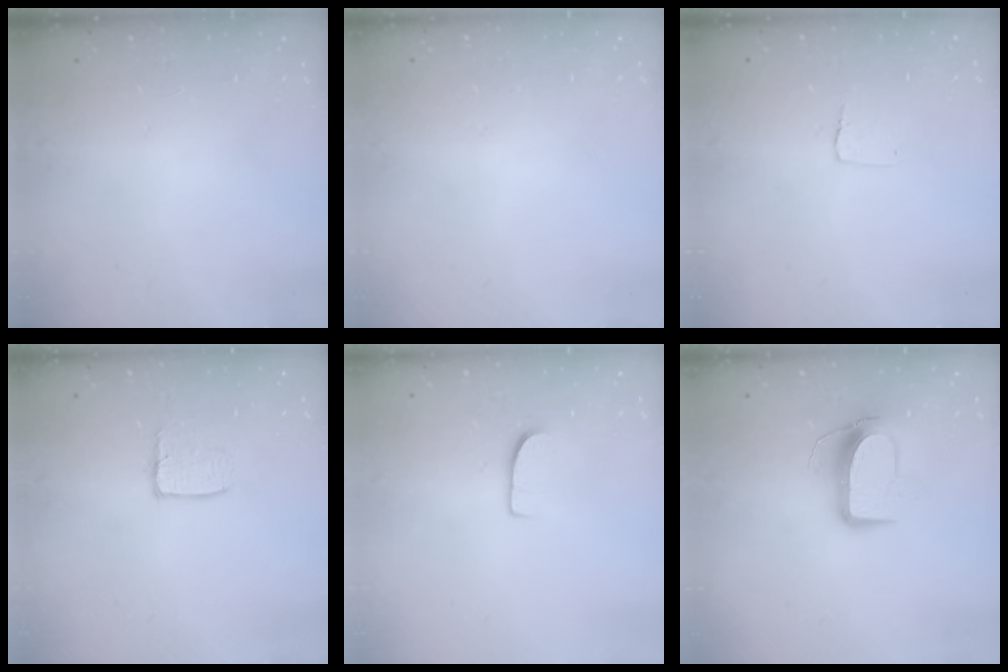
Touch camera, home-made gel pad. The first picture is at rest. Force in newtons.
{"total": 0.0}
{"total": 3.2, "press": 3.2, "slide": 0.3}
{"total": 3.4, "press": 3.4, "slide": 0.3}
{"total": 6.7, "press": 6.7, "slide": 0.3}
{"total": 10.5, "press": 10.5, "slide": 0.3}